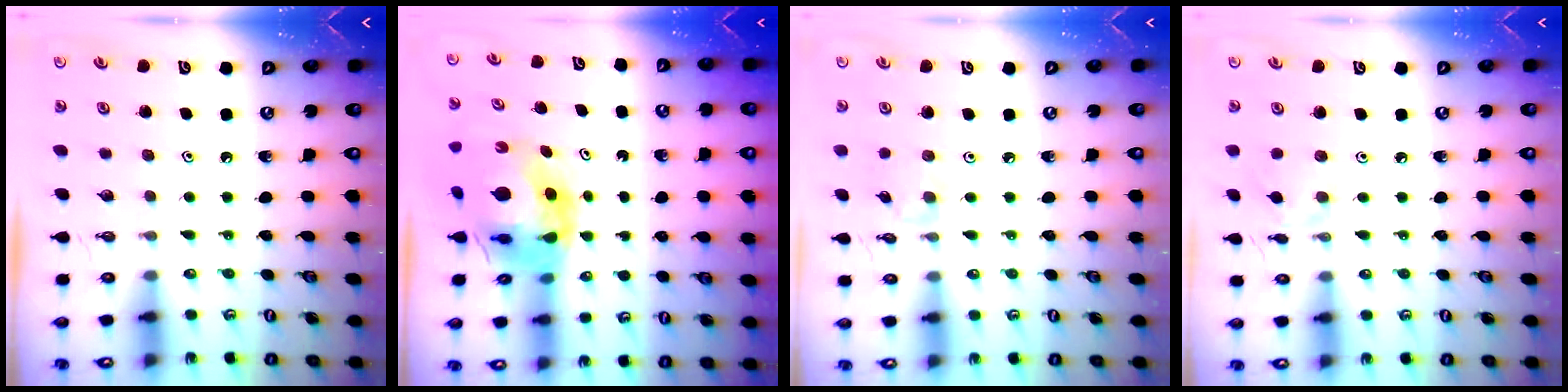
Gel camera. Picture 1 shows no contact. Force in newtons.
{"total": 11.2, "press": 11.1, "slide": 1.0}
{"total": 2.1, "press": 2.1, "slide": 0.4}
{"total": 2.1, "press": 2.1, "slide": 0.4}